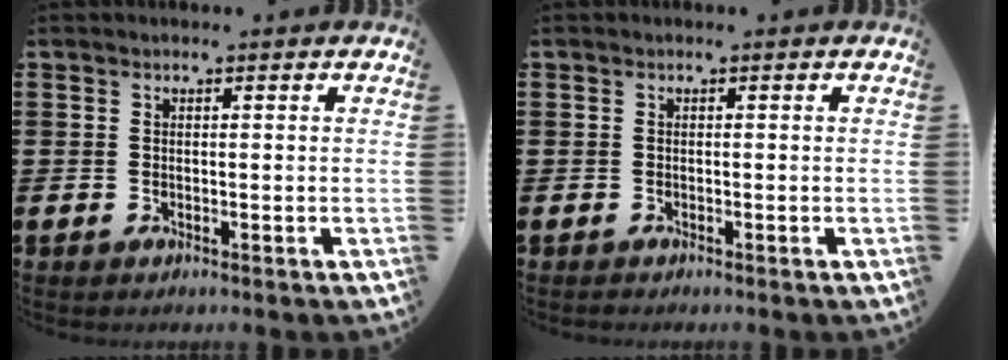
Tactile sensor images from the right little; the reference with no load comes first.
{"total": 0.0}